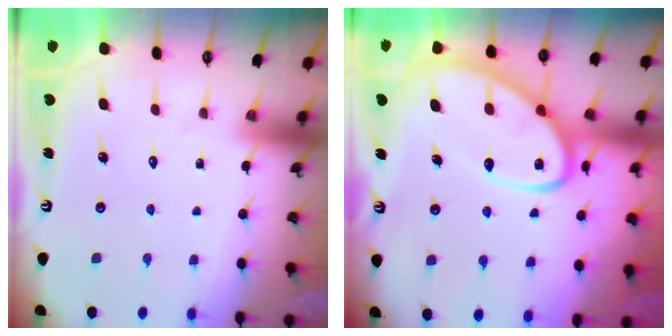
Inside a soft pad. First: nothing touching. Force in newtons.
{"total": 13.7, "press": 13.7, "slide": 1.3}